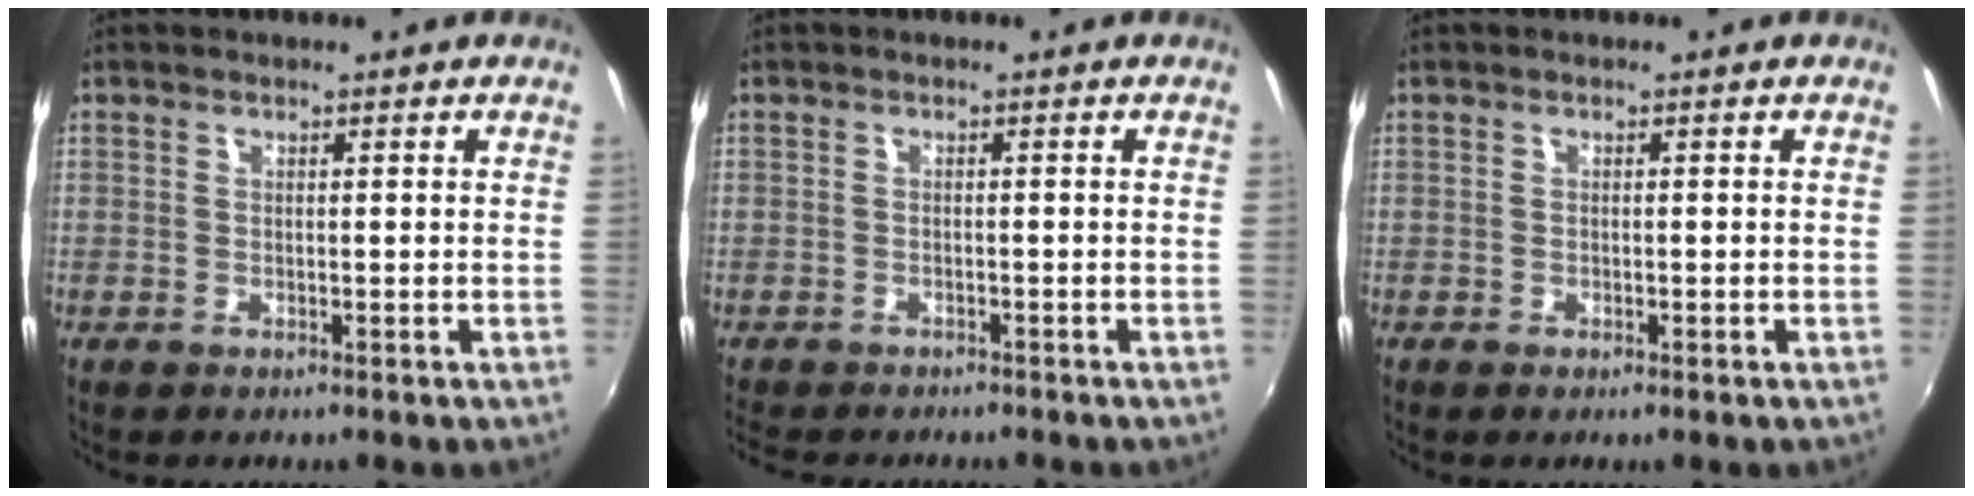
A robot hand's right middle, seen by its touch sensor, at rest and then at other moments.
{"total": 4.3, "force": [-3.8, 1.6, 1.2], "torque": [-0.037, -0.010, -0.062]}
{"total": 0.5, "force": [-0.4, 0.2, 0.3], "torque": [-0.006, -0.003, -0.007]}